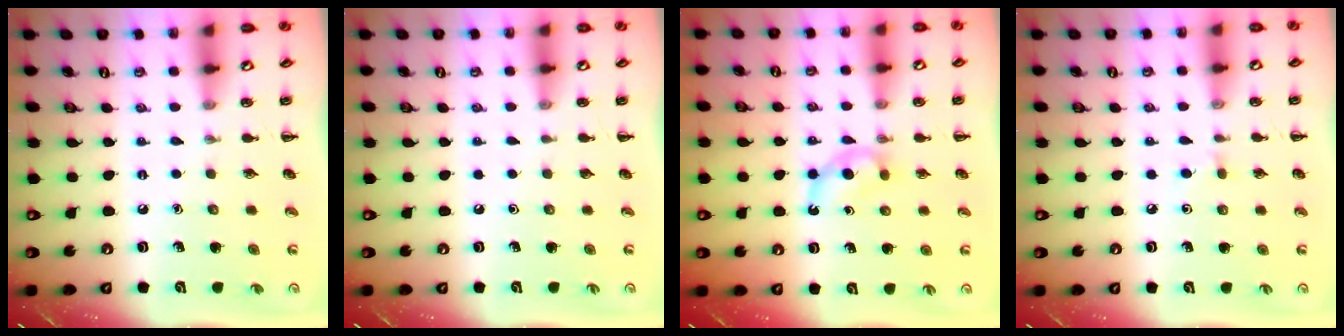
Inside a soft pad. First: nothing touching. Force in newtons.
{"total": 0.0}
{"total": 4.7, "press": 4.4, "slide": 1.8}
{"total": 3.2, "press": 3.1, "slide": 1.1}